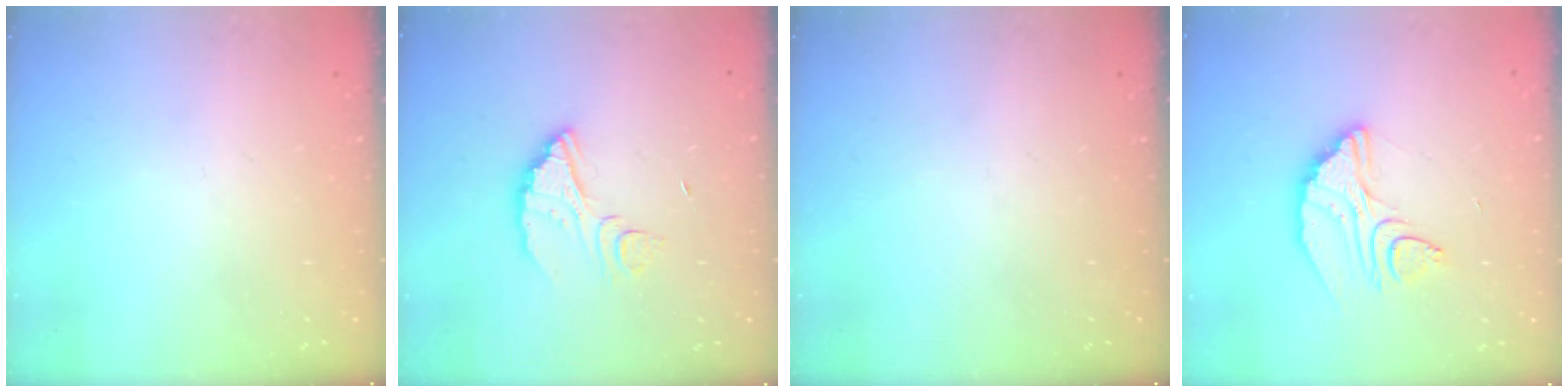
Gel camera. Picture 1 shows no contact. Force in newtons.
{"total": 5.6, "press": 5.6, "slide": 0.3}
{"total": 0.0}
{"total": 10.8, "press": 10.8, "slide": 1.0}